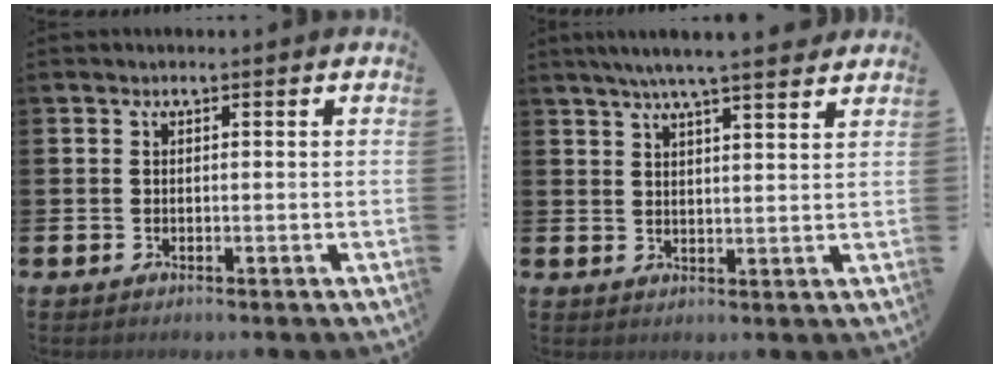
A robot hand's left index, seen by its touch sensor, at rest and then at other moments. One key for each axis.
{"total": 6.1, "fx": 5.6, "fy": -0.1, "fz": 2.3, "tx": -0.049, "ty": -0.022, "tz": 0.097}